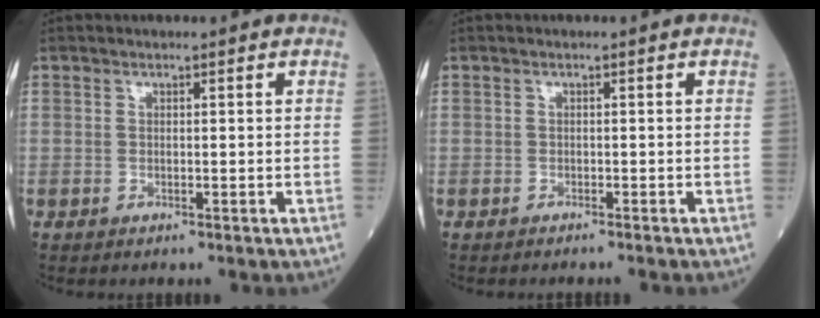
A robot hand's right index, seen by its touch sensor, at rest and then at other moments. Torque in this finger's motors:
{"motor_torque": [-0.19, -0.05, 0.04, 0.01]}